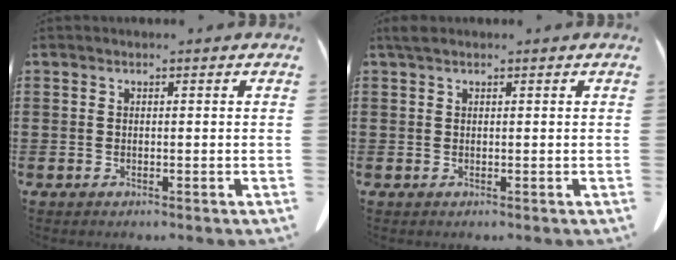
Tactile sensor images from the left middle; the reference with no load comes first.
{"total": 1.0, "force": [0.6, 0.5, 0.6], "torque": [-0.016, 0.002, 0.012]}